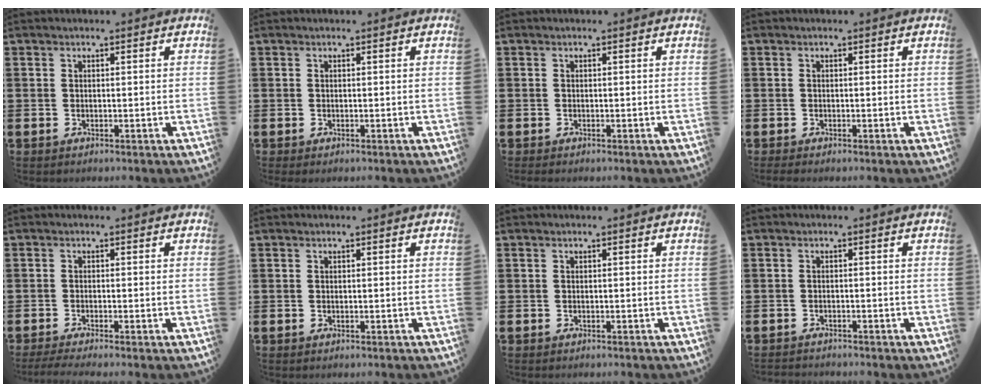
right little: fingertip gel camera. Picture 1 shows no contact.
{"total": 0.0}
{"total": 0.0}
{"total": 0.0}
{"total": 1.2, "force": [-0.8, 0.1, 0.9], "torque": [-0.015, -0.002, -0.015]}
{"total": 0.0}
{"total": 0.0}
{"total": 0.7, "force": [-0.7, 0.1, -0.1], "torque": [-0.001, 0.000, -0.016]}